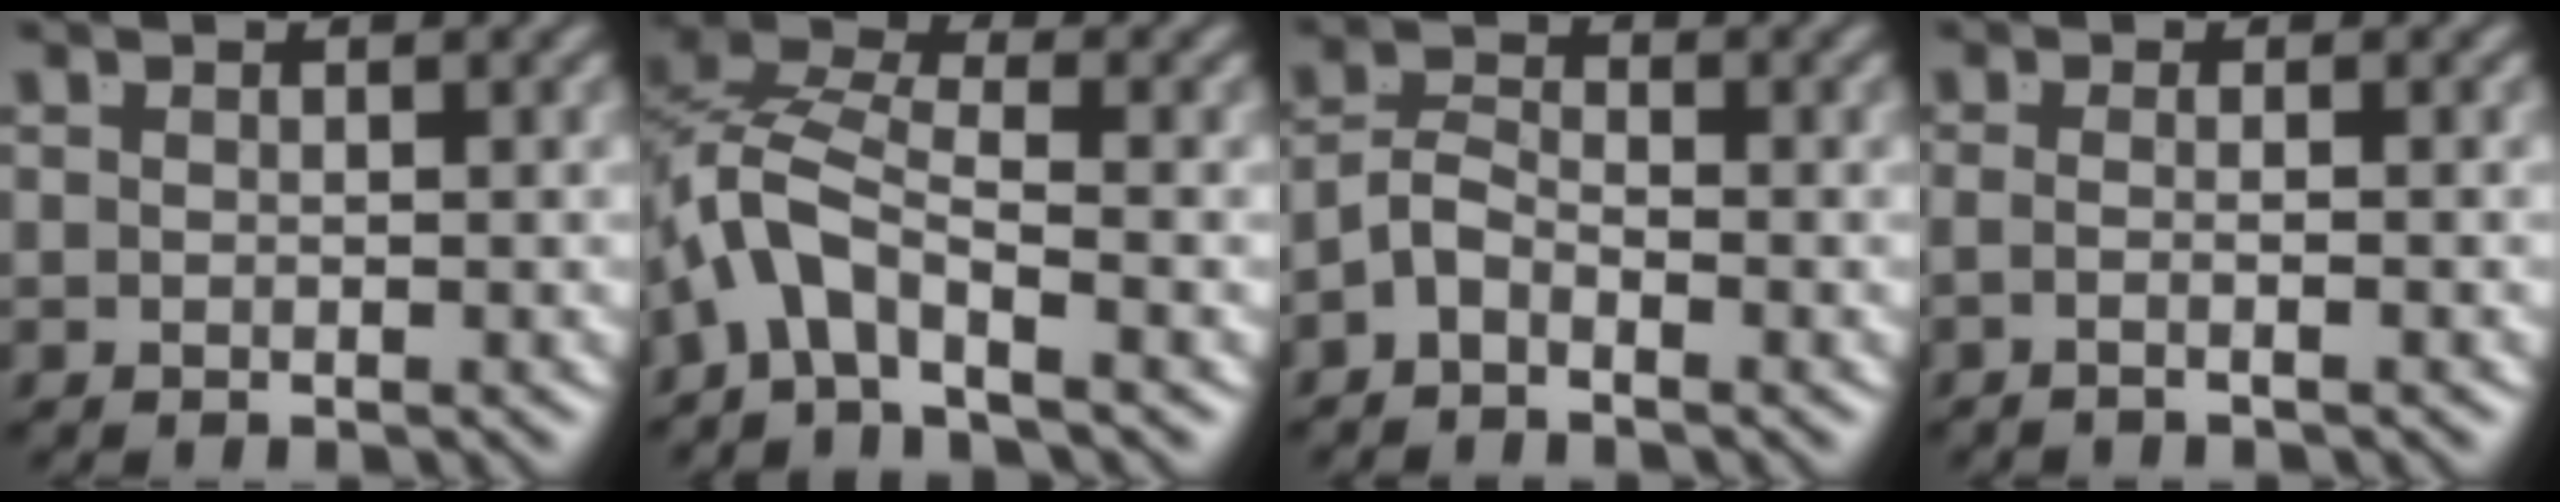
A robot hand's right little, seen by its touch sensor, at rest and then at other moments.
{"total": 6.0, "force": [-1.4, 4.1, 4.2], "torque": [-0.113, -0.027, -0.023]}
{"total": 3.3, "force": [-1.8, 2.2, 1.6], "torque": [-0.030, -0.011, -0.034]}
{"total": 1.9, "force": [-1.2, -0.9, 1.1], "torque": [-0.030, -0.010, -0.018]}